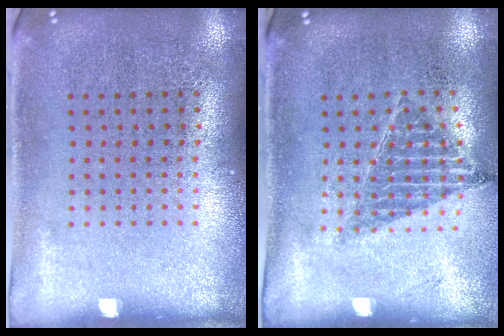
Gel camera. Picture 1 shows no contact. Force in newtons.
{"total": 0.9, "press": 0.9, "slide": 0.0}